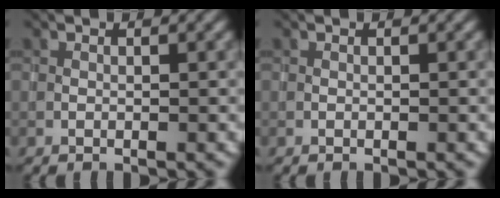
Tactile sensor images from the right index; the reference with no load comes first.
{"total": 0.0}